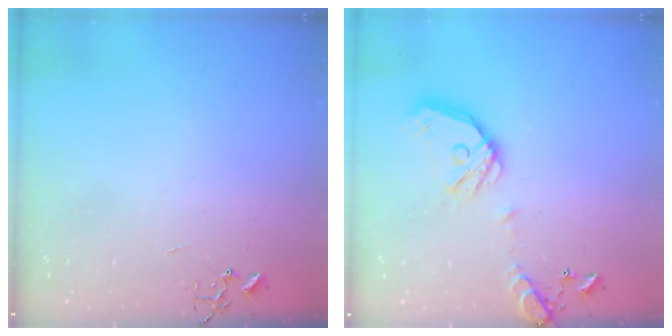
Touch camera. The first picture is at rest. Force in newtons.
{"total": 15.7, "press": 15.4, "slide": 2.5}